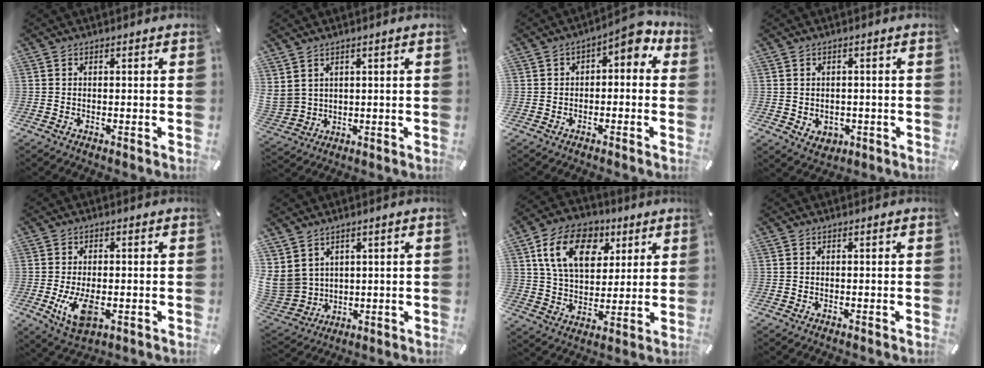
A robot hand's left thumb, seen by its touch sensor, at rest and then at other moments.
{"total": 4.5, "force": [2.7, 3.5, 0.9], "torque": [-0.044, -0.016, 0.049]}
{"total": 5.1, "force": [0.9, 2.8, 4.1], "torque": [-0.059, -0.002, 0.007]}
{"total": 3.1, "force": [0.0, 3.0, 0.7], "torque": [0.001, -0.001, 0.000]}
{"total": 7.8, "force": [-1.7, 4.2, 6.3], "torque": [-0.134, -0.009, -0.030]}
{"total": 8.9, "force": [3.7, 7.8, 2.3], "torque": [-0.092, -0.031, 0.073]}
{"total": 15.3, "force": [6.4, 10.5, 9.1], "torque": [-0.166, -0.004, 0.119]}
{"total": 0.0}